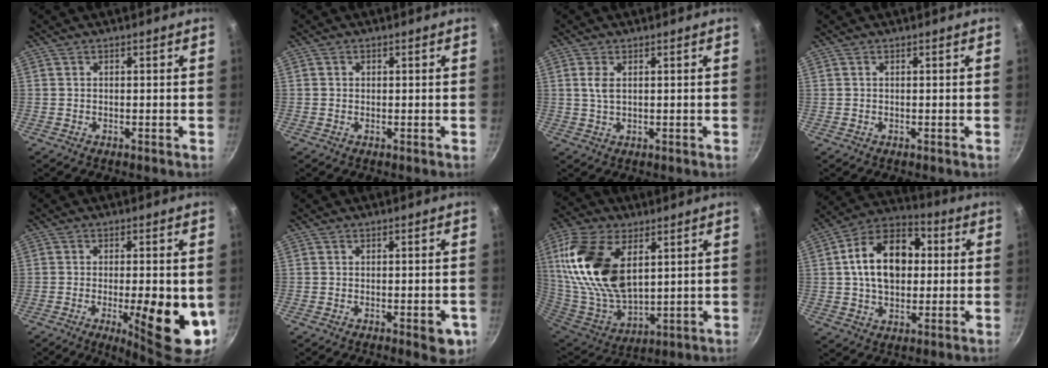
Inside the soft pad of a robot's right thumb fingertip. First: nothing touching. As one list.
[{"total": 0.7, "force": [0.1, 0.7, 0.2], "torque": [0.001, 0.001, 0.000]}, {"total": 2.8, "force": [0.7, 1.4, 2.3], "torque": [-0.046, -0.003, 0.015]}, {"total": 0.0}, {"total": 13.2, "force": [-2.9, 3.6, 12.3], "torque": [-0.163, 0.000, -0.034]}, {"total": 5.0, "force": [-1.9, 2.0, 4.1], "torque": [-0.039, 0.004, -0.021]}, {"total": 21.4, "force": [6.7, 12.1, 16.3], "torque": [-0.314, -0.031, 0.135]}, {"total": 16.6, "force": [2.0, 11.3, 12.0], "torque": [-0.163, 0.026, 0.016]}]